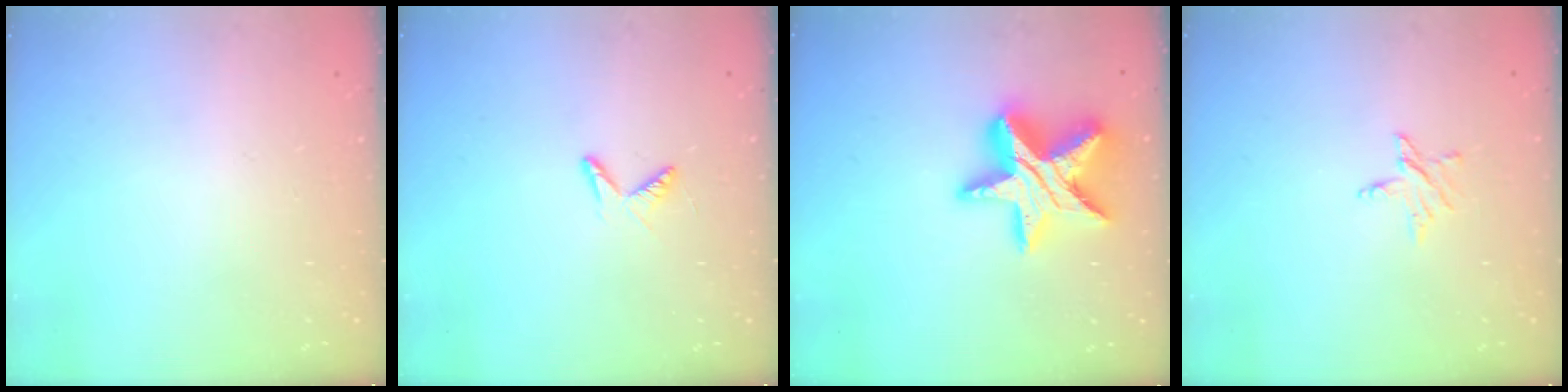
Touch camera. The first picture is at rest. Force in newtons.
{"total": 4.8, "press": 4.8, "slide": 0.4}
{"total": 18.9, "press": 18.8, "slide": 1.3}
{"total": 3.7, "press": 3.7, "slide": 0.3}